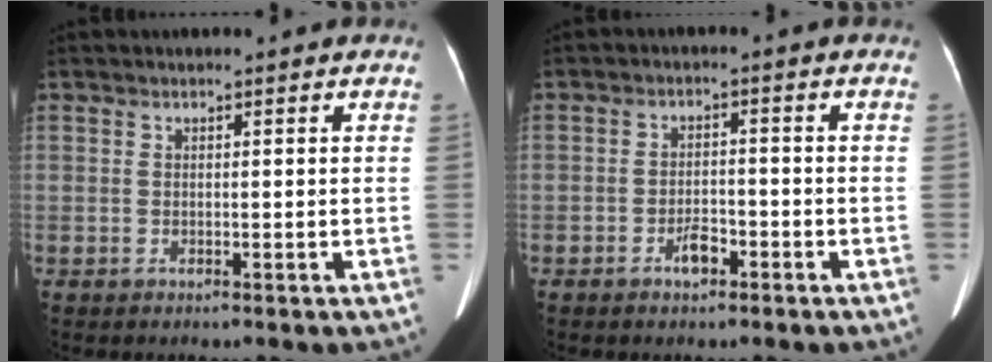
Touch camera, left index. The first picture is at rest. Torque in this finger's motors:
{"motor_torque": [-0.05, 0.07, 0.02, 0.05]}